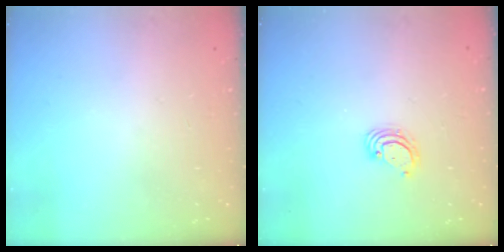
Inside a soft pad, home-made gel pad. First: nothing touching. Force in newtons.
{"total": 3.4, "press": 3.4, "slide": 0.2}